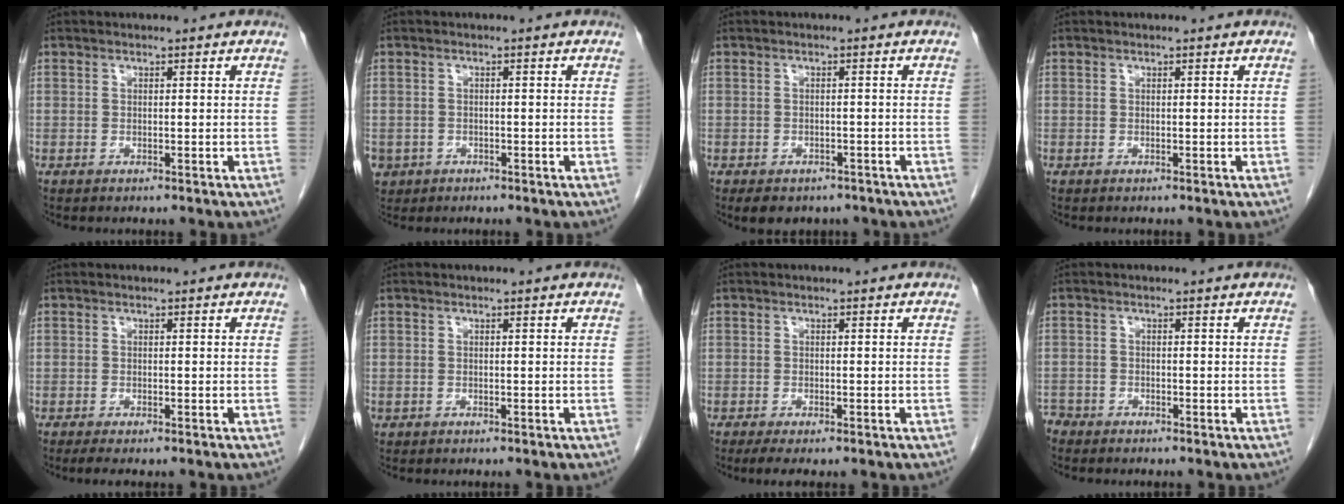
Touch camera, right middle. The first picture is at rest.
{"total": 3.5, "force": [-1.8, 3.0, 0.6], "torque": [-0.009, 0.003, -0.027]}
{"total": 6.6, "force": [-5.0, 3.6, 2.4], "torque": [-0.026, 0.005, -0.062]}
{"total": 0.0}
{"total": 2.6, "force": [-2.0, 0.6, 1.6], "torque": [-0.025, -0.008, -0.027]}
{"total": 0.0}
{"total": 3.4, "force": [-2.5, 0.9, 2.2], "torque": [-0.036, -0.010, -0.035]}
{"total": 2.9, "force": [-2.6, 1.3, 0.2], "torque": [-0.003, 0.000, -0.047]}